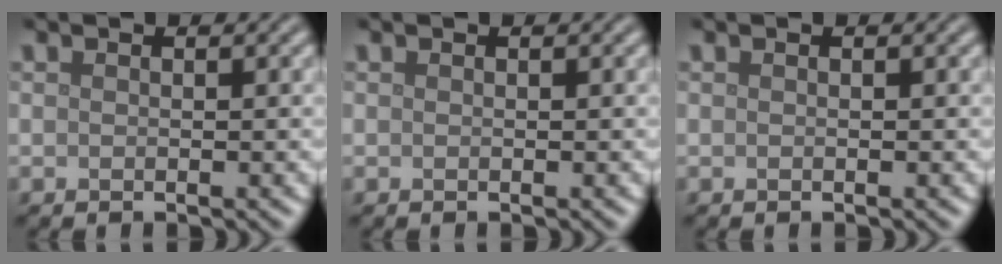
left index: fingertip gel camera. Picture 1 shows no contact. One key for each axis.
{"total": 0.0}
{"total": 0.0}